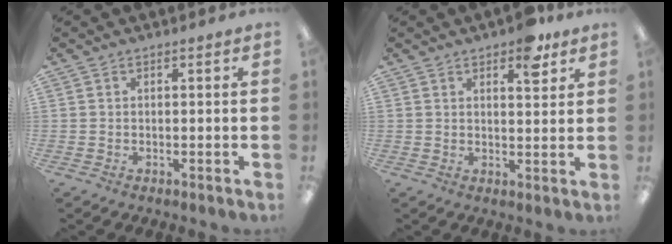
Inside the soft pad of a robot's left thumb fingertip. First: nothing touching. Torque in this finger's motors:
{"motor_torque": [0.64, 0.28, 0.46, -0.48, 0.01]}